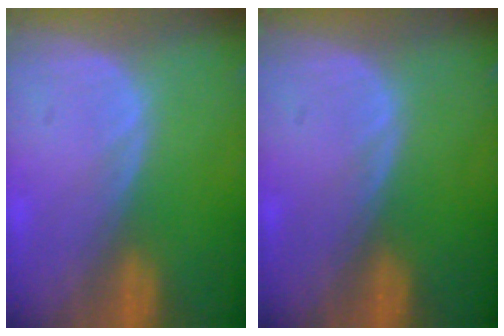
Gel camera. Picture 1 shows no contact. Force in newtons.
{"total": 0.0}